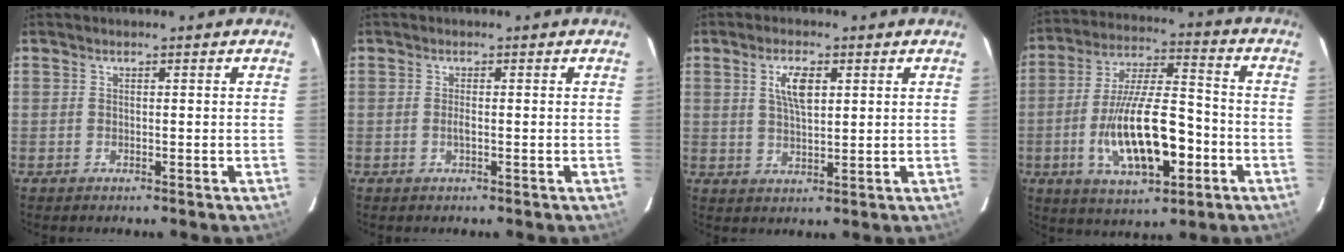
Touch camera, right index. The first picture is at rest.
{"total": 1.1, "force": [-0.3, 0.2, 1.1], "torque": [-0.021, 0.000, -0.006]}
{"total": 5.4, "force": [1.9, 2.2, 4.6], "torque": [-0.083, 0.006, 0.037]}
{"total": 17.6, "force": [-5.3, 6.4, 15.5], "torque": [-0.300, -0.003, -0.082]}